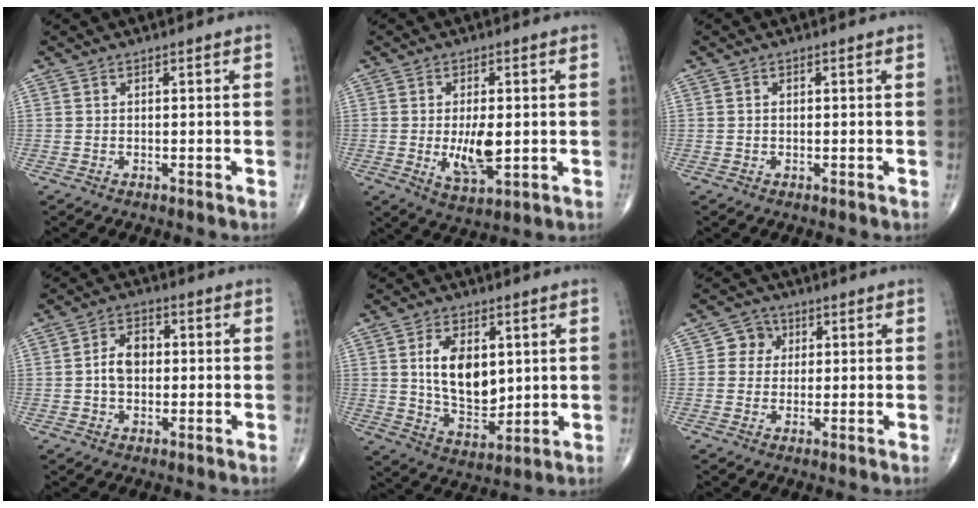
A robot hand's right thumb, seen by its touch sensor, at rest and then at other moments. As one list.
[{"total": 8.4, "force": [-0.7, 3.8, 7.4], "torque": [-0.116, -0.016, -0.004]}, {"total": 0.8, "force": [0.0, 0.6, 0.6], "torque": [-0.008, 0.003, 0.001]}, {"total": 6.1, "force": [-0.1, 4.3, 4.4], "torque": [-0.066, 0.017, -0.008]}, {"total": 12.3, "force": [2.4, 7.4, 9.6], "torque": [-0.137, -0.022, 0.051]}, {"total": 4.1, "force": [0.9, 3.9, 1.1], "torque": [0.010, 0.005, 0.005]}]